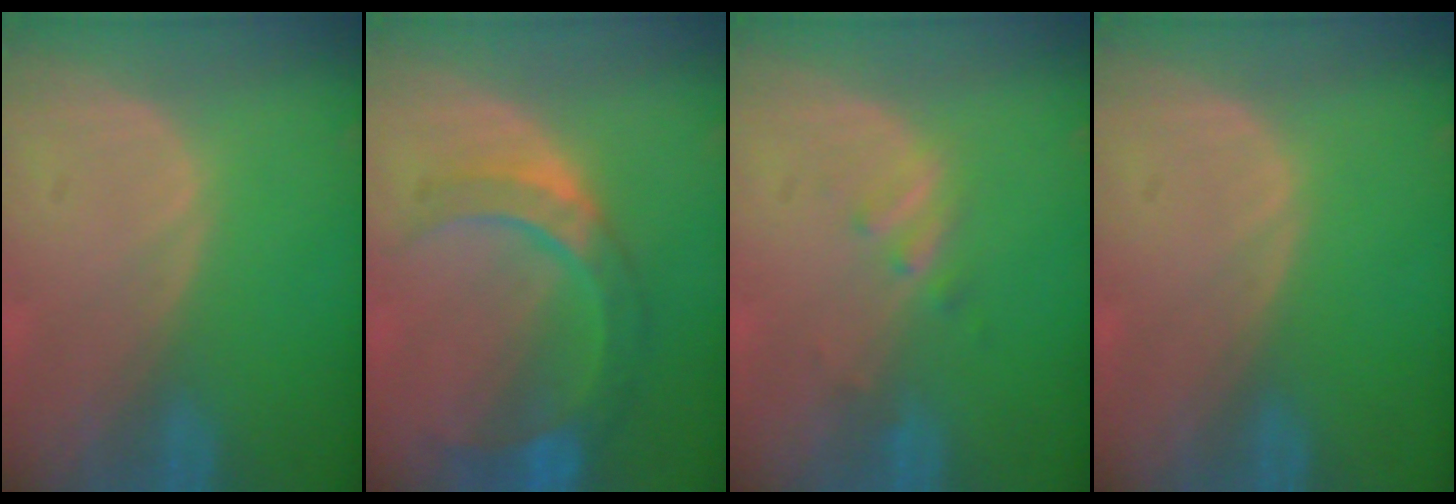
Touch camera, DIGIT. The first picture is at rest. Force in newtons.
{"total": 7.8, "press": 7.6, "slide": 1.6}
{"total": 1.9, "press": 1.9, "slide": 0.3}
{"total": 0.0}